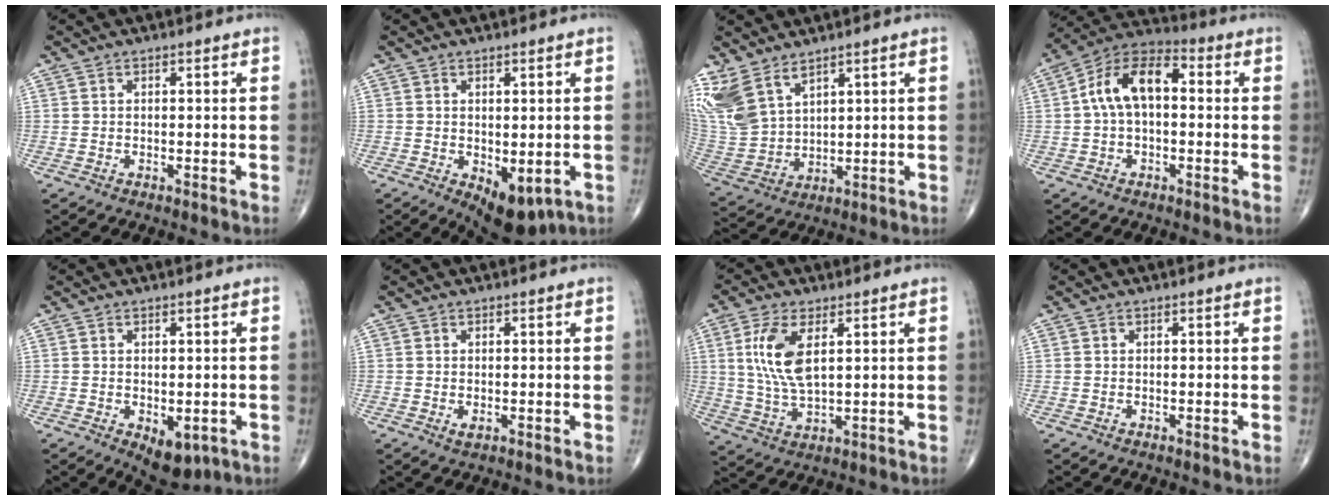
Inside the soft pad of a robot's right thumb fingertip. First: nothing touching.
{"total": 7.8, "force": [-2.4, 4.0, 6.2], "torque": [-0.067, -0.004, -0.017]}
{"total": 11.7, "force": [7.8, 6.0, 6.4], "torque": [-0.143, -0.029, 0.182]}
{"total": 11.7, "force": [0.9, 6.8, 9.5], "torque": [-0.166, 0.039, 0.002]}
{"total": 6.4, "force": [-2.1, 3.6, 4.8], "torque": [-0.052, -0.002, -0.015]}
{"total": 1.2, "force": [-0.2, 0.7, 1.0], "torque": [-0.017, -0.004, -0.003]}
{"total": 9.8, "force": [2.8, 4.2, 8.4], "torque": [-0.179, -0.011, 0.060]}
{"total": 0.0}